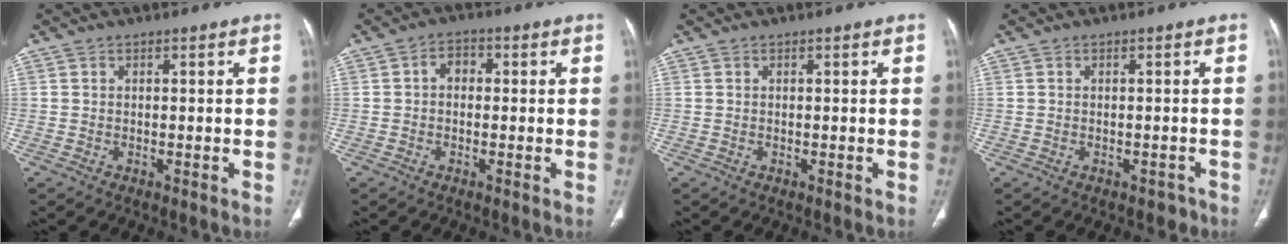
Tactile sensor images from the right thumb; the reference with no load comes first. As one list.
[{"total": 3.1, "force": [0.0, 2.4, 1.9], "torque": [-0.014, 0.014, -0.010]}, {"total": 0.0}, {"total": 1.6, "force": [-1.0, 1.1, 0.2], "torque": [0.004, 0.012, -0.013]}]